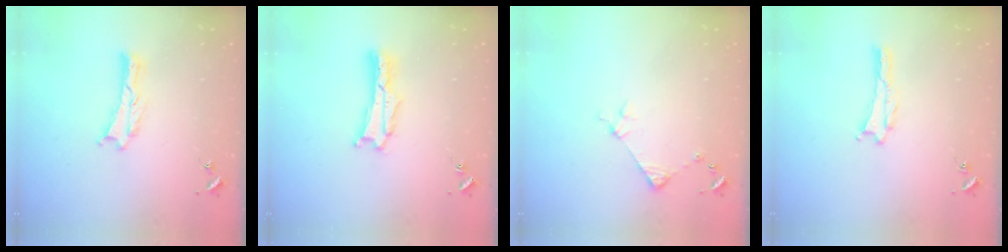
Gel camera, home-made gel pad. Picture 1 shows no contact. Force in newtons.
{"total": 1.7, "press": 1.7, "slide": 0.3}
{"total": 3.8, "press": 3.7, "slide": 0.3}
{"total": 0.0}